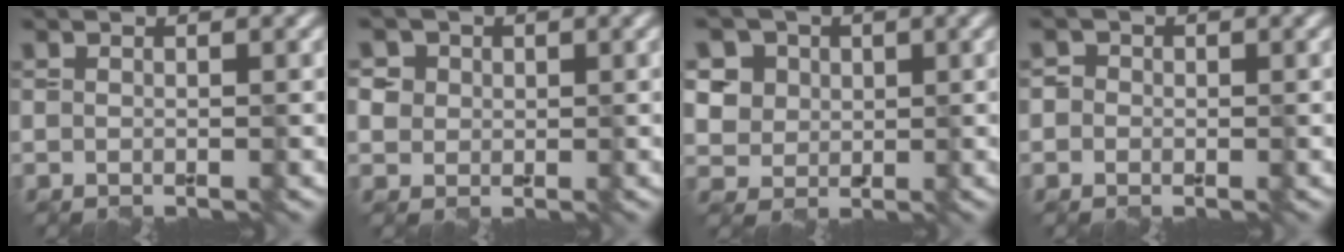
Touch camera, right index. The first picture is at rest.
{"total": 4.2, "force": [1.9, 3.4, 1.6], "torque": [-0.027, 0.017, 0.025]}
{"total": 6.1, "force": [2.7, 5.0, 2.3], "torque": [-0.051, 0.011, 0.039]}
{"total": 1.5, "force": [0.2, 1.4, 0.3], "torque": [0.014, 0.002, -0.012]}